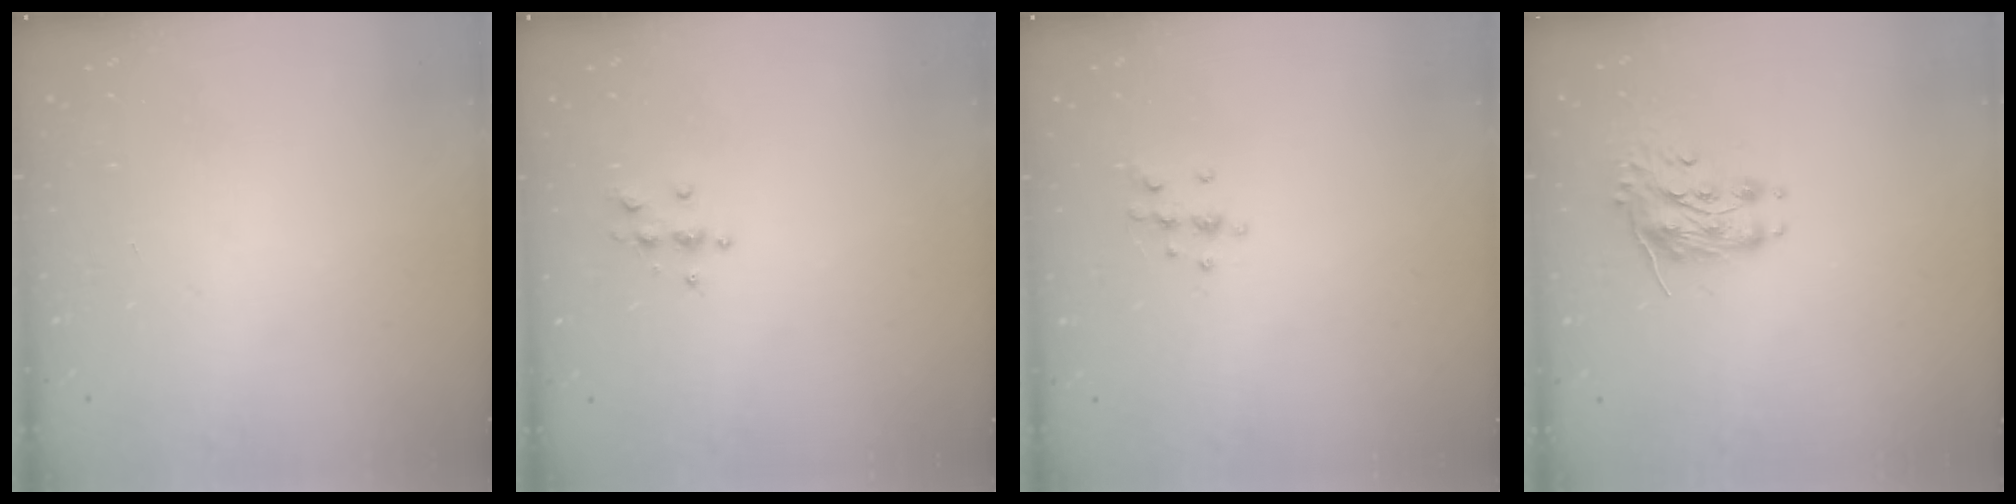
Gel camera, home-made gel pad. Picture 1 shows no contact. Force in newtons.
{"total": 4.5, "press": 4.4, "slide": 0.6}
{"total": 7.0, "press": 7.0, "slide": 0.6}
{"total": 8.2, "press": 8.2, "slide": 0.3}